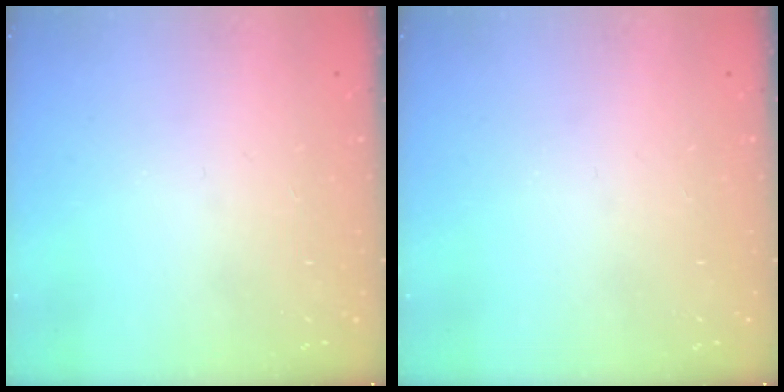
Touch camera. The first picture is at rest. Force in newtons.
{"total": 0.0}